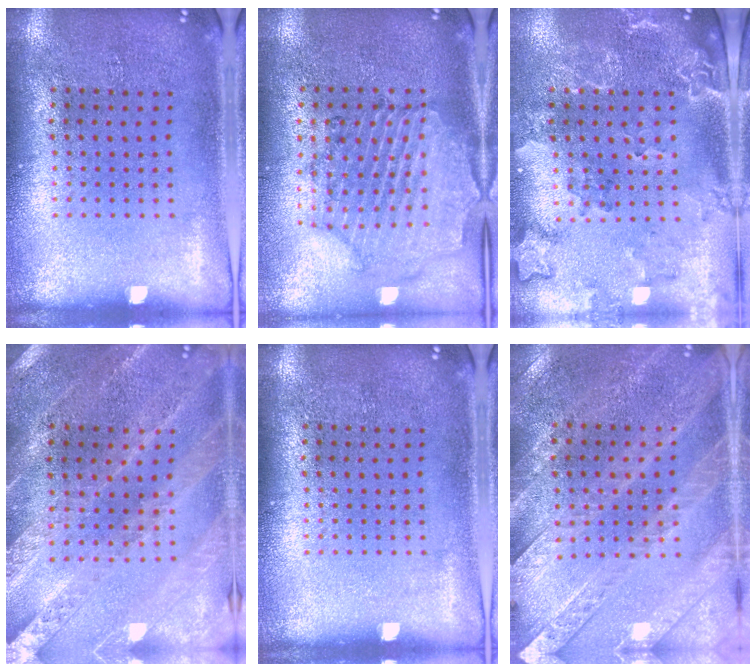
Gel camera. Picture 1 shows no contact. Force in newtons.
{"total": 1.0, "press": 1.0, "slide": 0.3}
{"total": 2.0, "press": 1.9, "slide": 0.7}
{"total": 1.3, "press": 1.3, "slide": 0.2}
{"total": 0.0}
{"total": 3.0, "press": 2.7, "slide": 1.1}